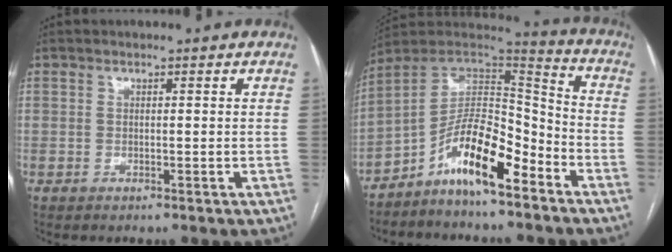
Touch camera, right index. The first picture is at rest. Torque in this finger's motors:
{"motor_torque": [1.30, -0.84, 0.27, 0.04]}